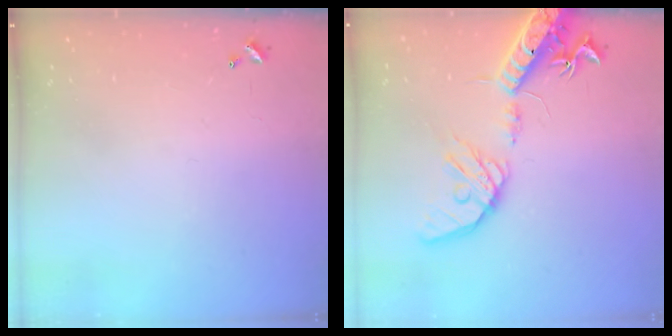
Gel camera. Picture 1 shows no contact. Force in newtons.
{"total": 19.4, "press": 19.1, "slide": 3.3}